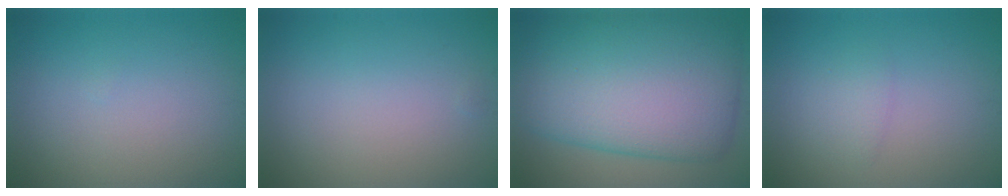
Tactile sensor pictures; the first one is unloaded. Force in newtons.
{"total": 0.0}
{"total": 12.9, "press": 12.9, "slide": 0.4}
{"total": 1.2, "press": 1.2, "slide": 0.2}